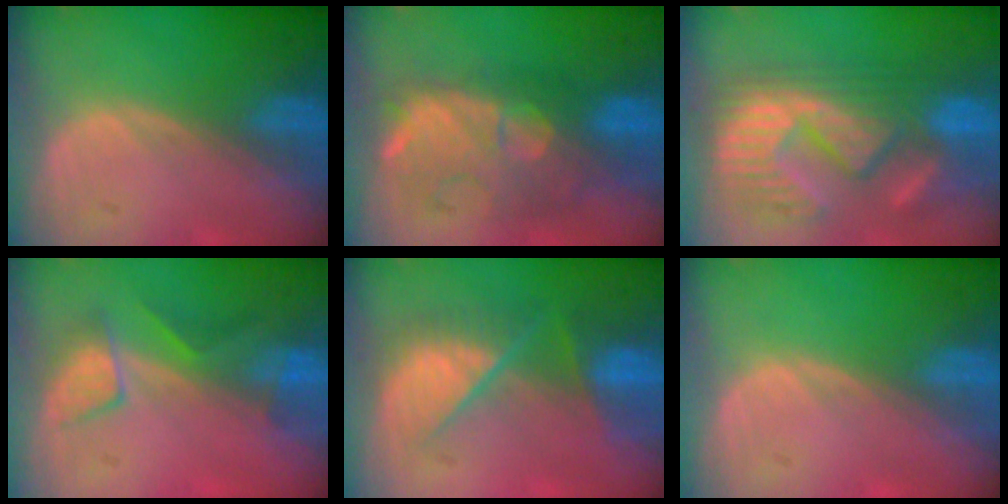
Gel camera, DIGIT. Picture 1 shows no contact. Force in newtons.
{"total": 9.8, "press": 9.5, "slide": 2.7}
{"total": 11.6, "press": 11.1, "slide": 3.4}
{"total": 4.7, "press": 4.6, "slide": 1.2}
{"total": 7.4, "press": 7.3, "slide": 1.3}
{"total": 0.0}